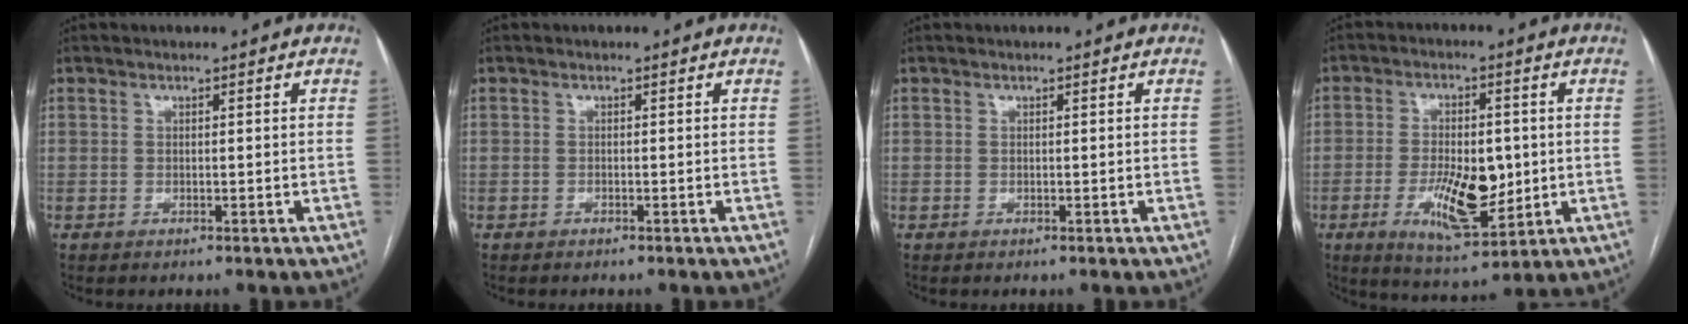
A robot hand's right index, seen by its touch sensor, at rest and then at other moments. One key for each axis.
{"total": 0.0}
{"total": 0.0}
{"total": 7.5, "fx": -0.8, "fy": 3.4, "fz": 6.7, "tx": -0.105, "ty": -0.006, "tz": -0.002}